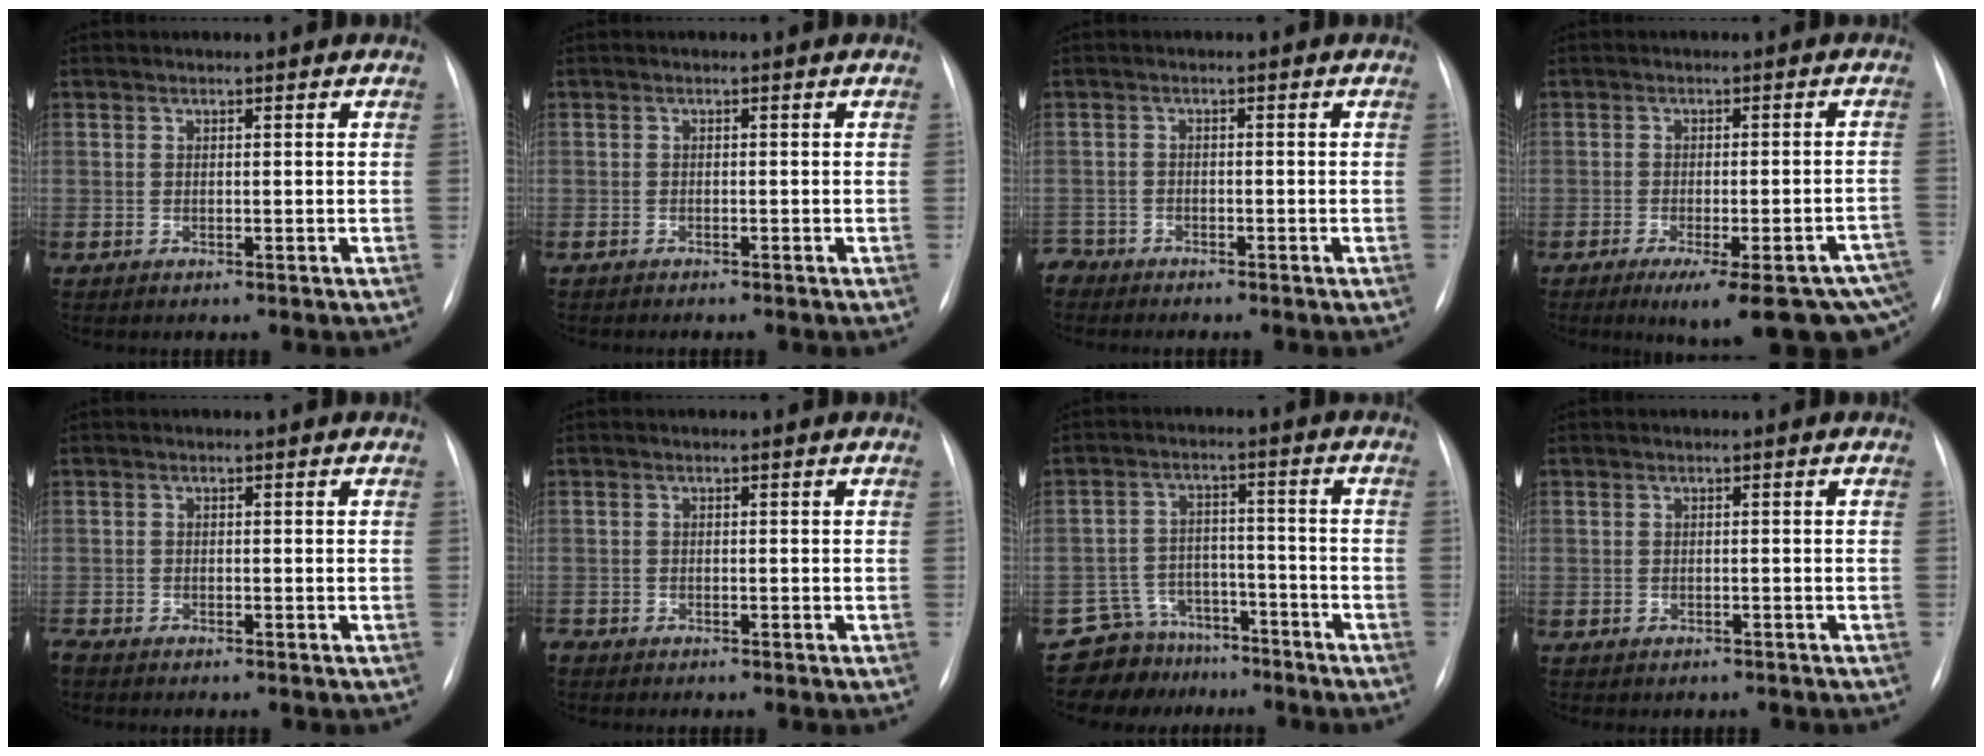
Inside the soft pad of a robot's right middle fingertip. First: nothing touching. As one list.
[{"total": 1.8, "force": [-1.6, 0.4, 0.8], "torque": [-0.014, -0.006, -0.018]}, {"total": 3.0, "force": [-2.8, 1.0, -0.4], "torque": [0.007, -0.004, -0.055]}, {"total": 17.3, "force": [-12.4, 2.7, 11.8], "torque": [-0.080, 0.002, -0.148]}, {"total": 2.8, "force": [-2.5, 0.6, 1.1], "torque": [-0.019, -0.009, -0.038]}, {"total": 2.3, "force": [-2.1, 0.7, 0.8], "torque": [-0.011, -0.006, -0.030]}, {"total": 8.4, "force": [-7.0, 4.6, -0.6], "torque": [0.020, 0.045, -0.114]}, {"total": 2.5, "force": [-2.1, 1.0, 0.6], "torque": [-0.013, -0.002, -0.022]}]